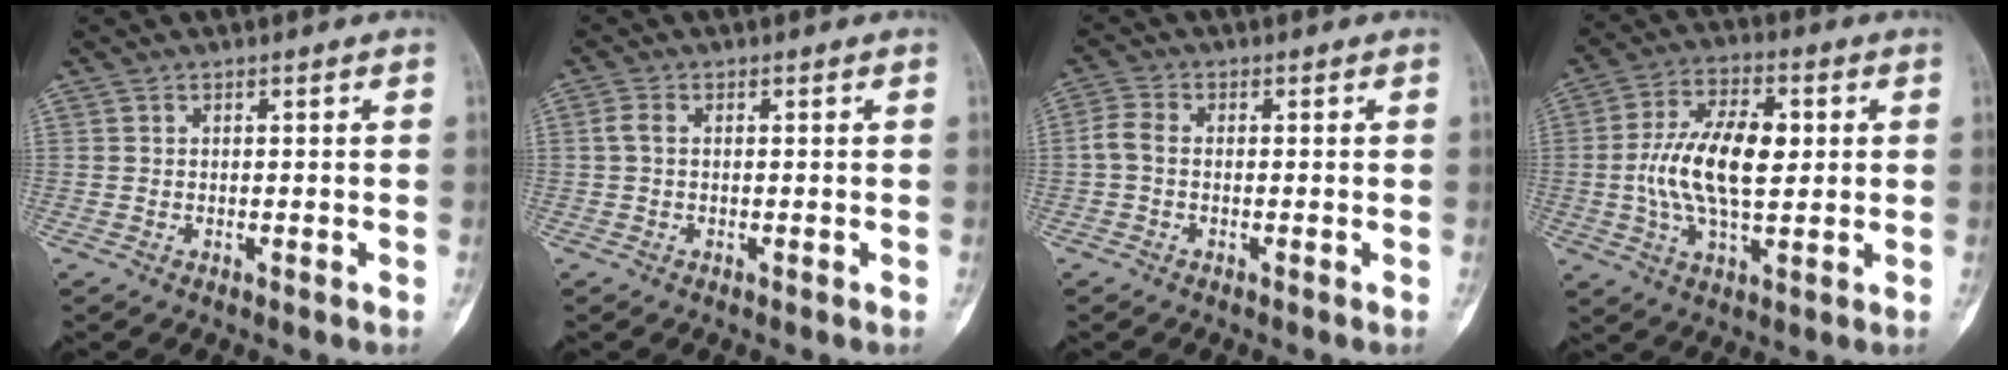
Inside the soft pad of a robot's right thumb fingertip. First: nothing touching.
{"total": 1.7, "force": [0.1, 0.9, 1.4], "torque": [-0.035, 0.001, -0.002]}
{"total": 3.0, "force": [-0.4, 1.8, 2.3], "torque": [-0.055, 0.006, -0.017]}
{"total": 14.2, "force": [0.8, 7.0, 12.3], "torque": [-0.226, 0.011, 0.012]}